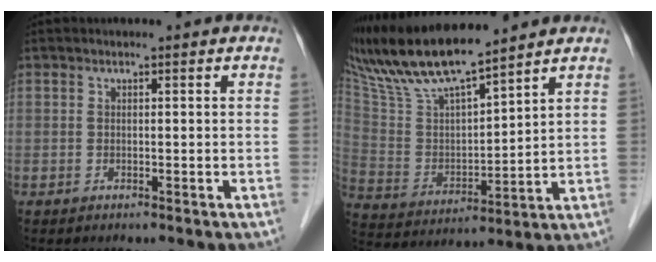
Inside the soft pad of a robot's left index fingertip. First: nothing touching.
{"total": 15.0, "force": [13.4, 0.9, 6.7], "torque": [-0.143, 0.010, 0.263]}